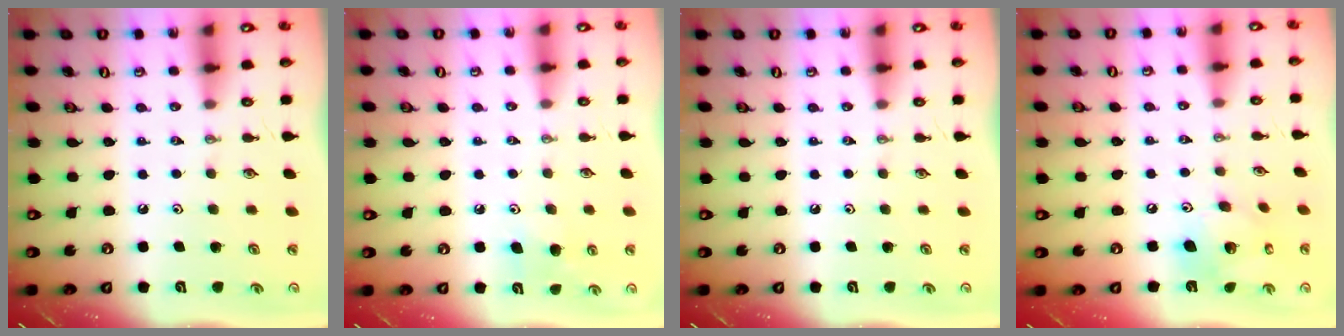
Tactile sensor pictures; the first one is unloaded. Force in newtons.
{"total": 7.2, "press": 7.1, "slide": 1.3}
{"total": 0.0}
{"total": 13.4, "press": 13.3, "slide": 1.6}